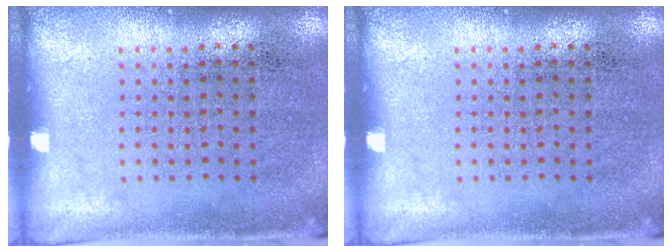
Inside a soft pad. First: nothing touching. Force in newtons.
{"total": 0.0}